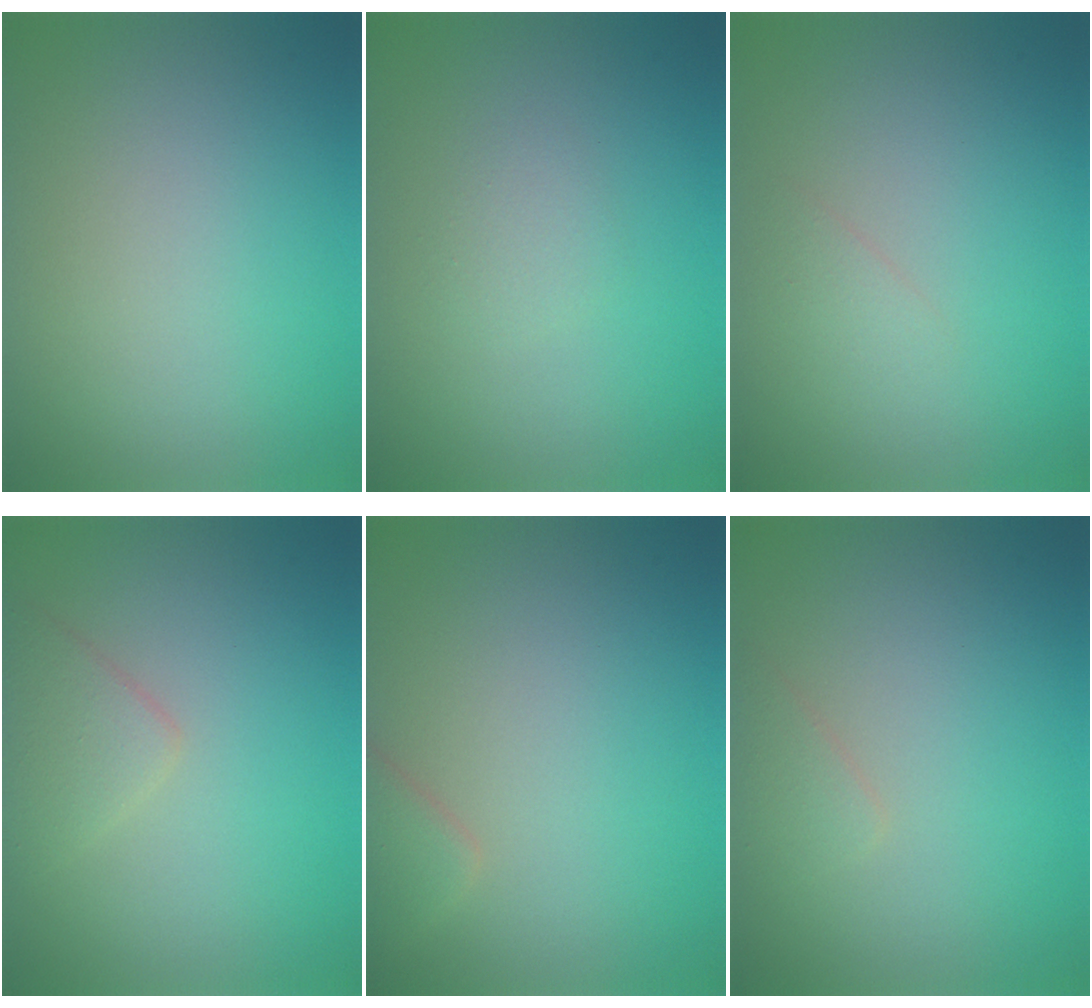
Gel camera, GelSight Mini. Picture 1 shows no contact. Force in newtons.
{"total": 1.0, "press": 1.0, "slide": 0.0}
{"total": 0.8, "press": 0.8, "slide": 0.0}
{"total": 2.1, "press": 2.1, "slide": 0.1}
{"total": 2.0, "press": 2.0, "slide": 0.2}
{"total": 1.1, "press": 1.1, "slide": 0.1}